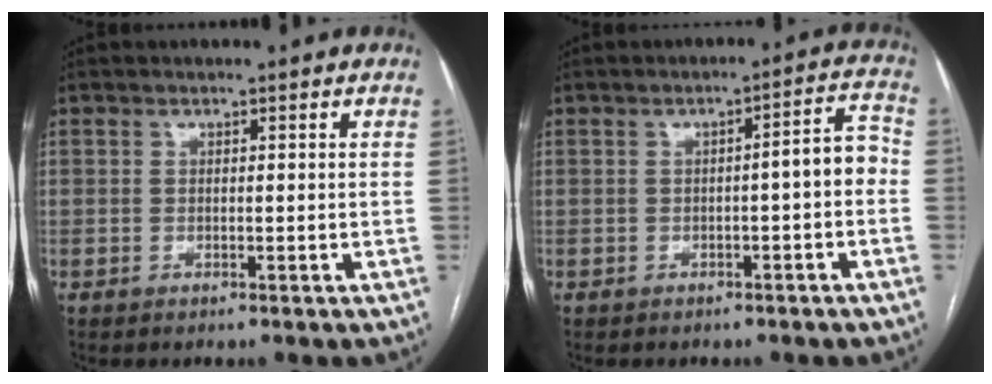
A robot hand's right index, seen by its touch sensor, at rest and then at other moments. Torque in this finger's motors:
{"motor_torque": [0.58, -0.18, 0.28, 0.06]}